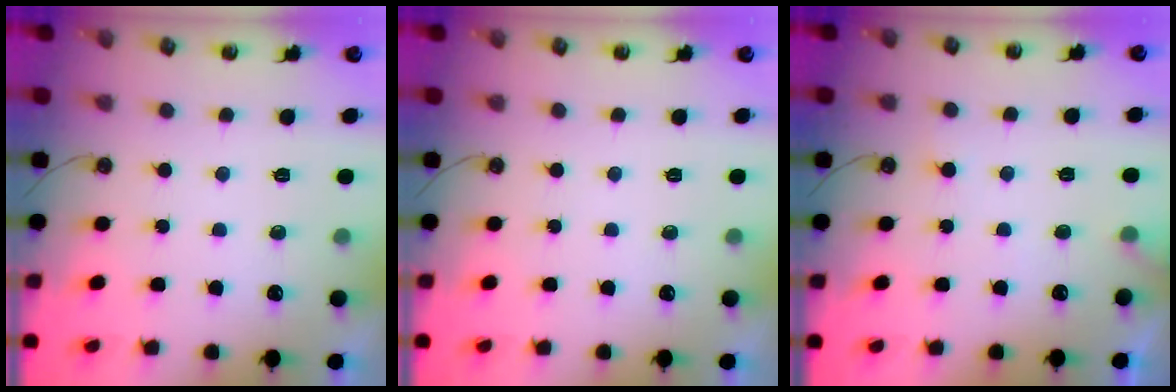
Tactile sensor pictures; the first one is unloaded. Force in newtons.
{"total": 0.0}
{"total": 6.3, "press": 6.3, "slide": 0.3}